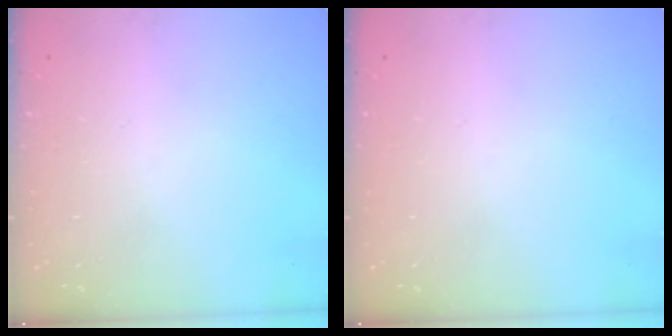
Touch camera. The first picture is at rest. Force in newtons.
{"total": 0.0}